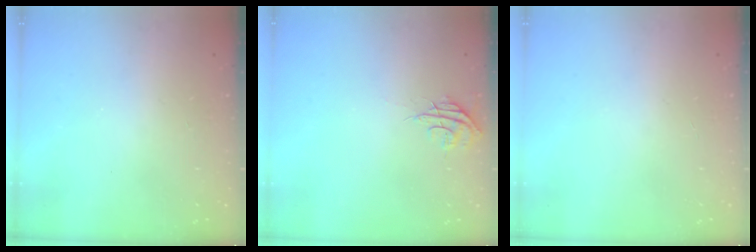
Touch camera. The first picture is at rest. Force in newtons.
{"total": 5.5, "press": 5.4, "slide": 0.6}
{"total": 0.0}